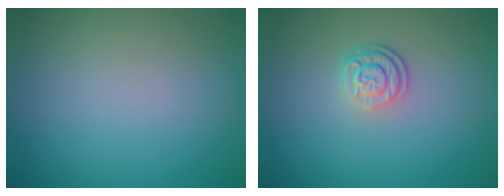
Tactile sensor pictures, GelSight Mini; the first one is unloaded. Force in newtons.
{"total": 2.6, "press": 2.0, "slide": 1.6}